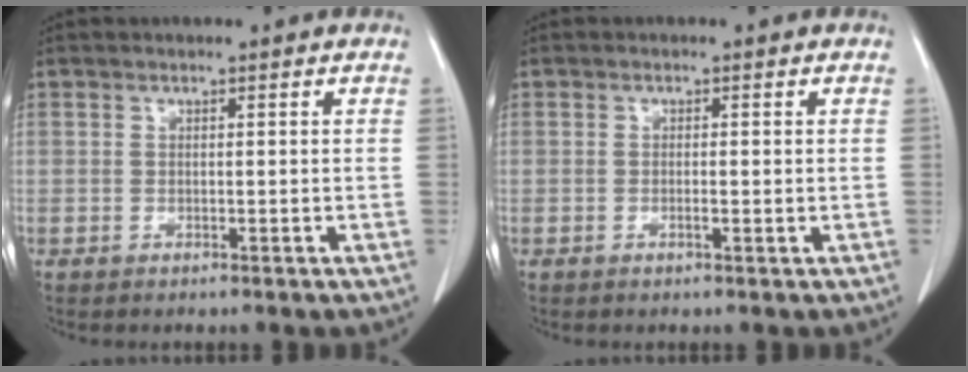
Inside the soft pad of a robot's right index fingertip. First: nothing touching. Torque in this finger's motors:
{"motor_torque": [-0.12, -0.03, -0.02, -0.01]}